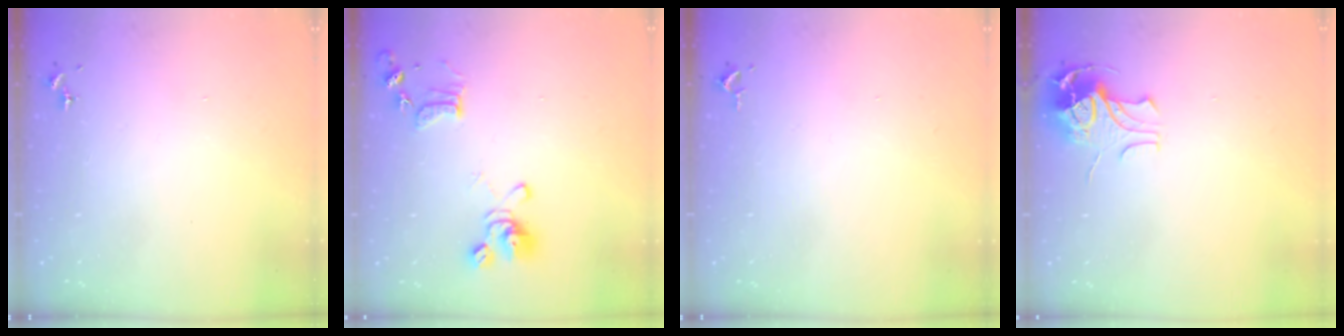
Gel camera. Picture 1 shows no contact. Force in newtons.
{"total": 11.9, "press": 11.8, "slide": 1.3}
{"total": 2.6, "press": 2.6, "slide": 0.4}
{"total": 9.9, "press": 9.9, "slide": 1.2}